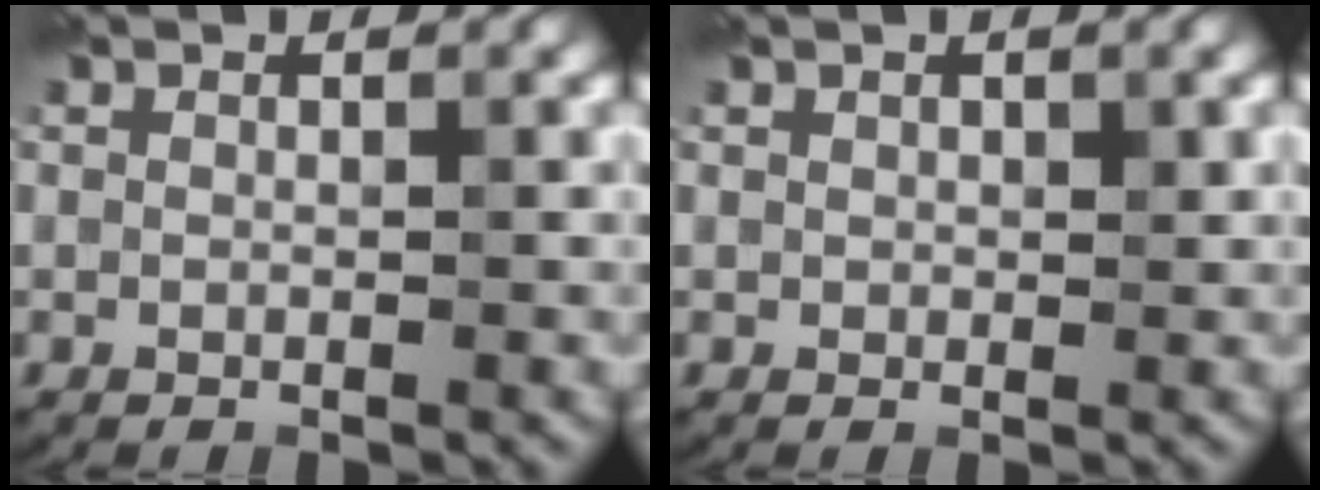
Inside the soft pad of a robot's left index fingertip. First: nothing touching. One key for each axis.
{"total": 0.9, "fx": 0.5, "fy": 0.6, "fz": 0.3, "tx": -0.002, "ty": 0.006, "tz": 0.008}